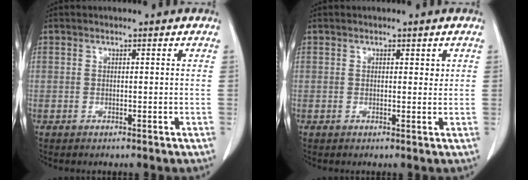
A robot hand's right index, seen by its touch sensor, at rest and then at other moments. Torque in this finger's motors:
{"motor_torque": [-0.21, 0.08, 0.03, -0.01]}